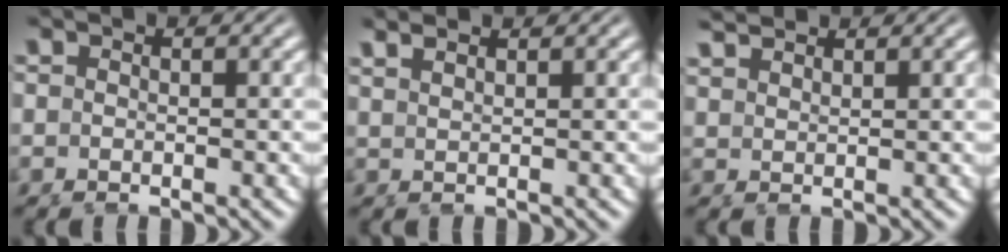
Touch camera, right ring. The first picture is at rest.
{"total": 1.5, "force": [1.4, 0.2, 0.5], "torque": [-0.008, 0.004, 0.026]}
{"total": 1.8, "force": [1.7, 0.3, 0.2], "torque": [0.001, 0.001, 0.036]}